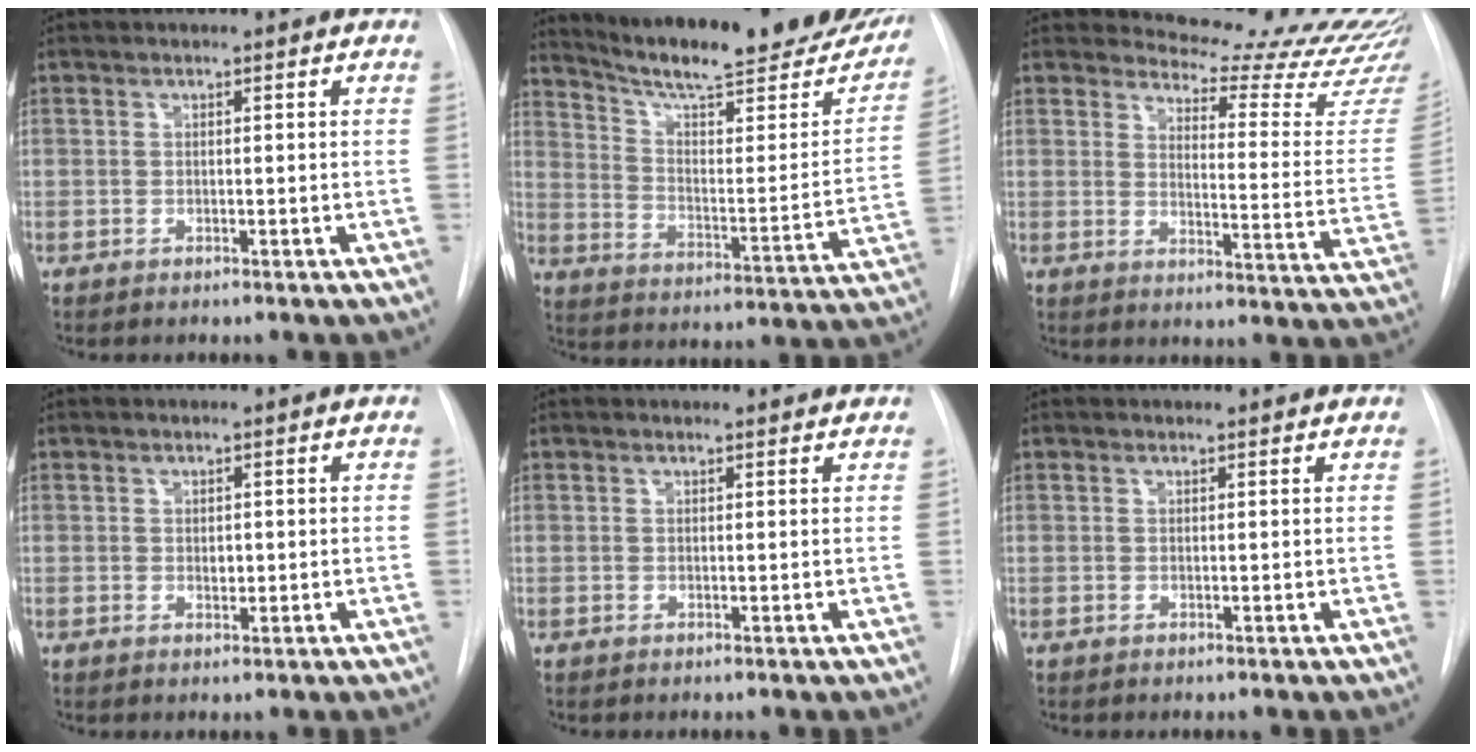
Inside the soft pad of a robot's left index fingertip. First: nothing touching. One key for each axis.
{"total": 29.1, "fx": 24.6, "fy": 4.8, "fz": 14.8, "tx": -0.222, "ty": -0.058, "tz": 0.325}
{"total": 19.1, "fx": 18.7, "fy": 0.8, "fz": 3.8, "tx": -0.044, "ty": -0.148, "tz": 0.201}
{"total": 1.1, "fx": 0.2, "fy": 0.7, "fz": 0.7, "tx": -0.010, "ty": -0.002, "tz": 0.005}
{"total": 3.3, "fx": 3.2, "fy": 0.7, "fz": 0.3, "tx": -0.008, "ty": 0.011, "tz": 0.030}
{"total": 2.6, "fx": 2.6, "fy": 0.4, "fz": 0.2, "tx": -0.010, "ty": 0.011, "tz": 0.024}